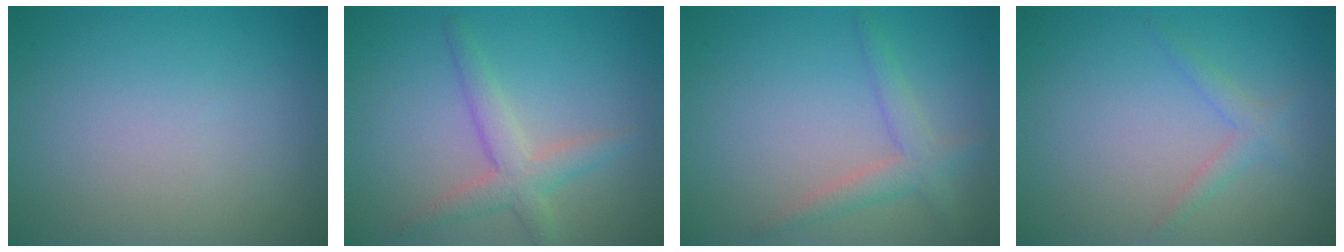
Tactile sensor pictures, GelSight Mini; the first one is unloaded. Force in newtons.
{"total": 3.1, "press": 3.1, "slide": 0.3}
{"total": 2.4, "press": 2.4, "slide": 0.2}
{"total": 1.5, "press": 1.5, "slide": 0.1}